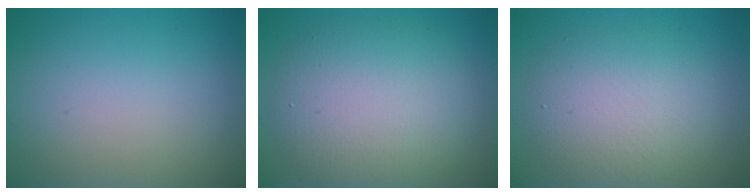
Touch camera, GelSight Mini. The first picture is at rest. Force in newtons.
{"total": 7.4, "press": 7.4, "slide": 0.8}
{"total": 5.2, "press": 5.2, "slide": 0.2}